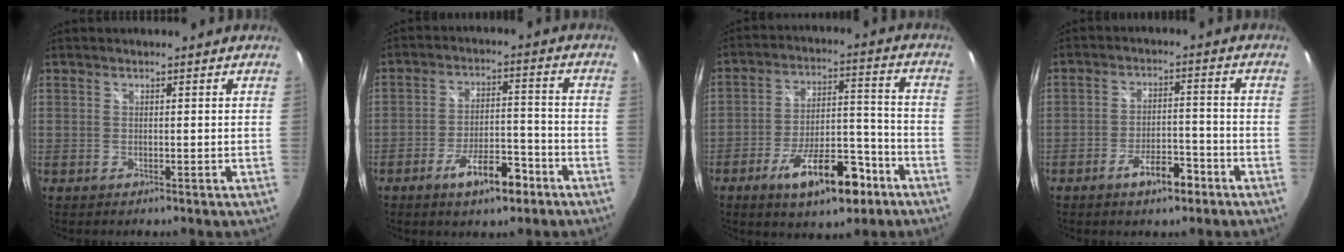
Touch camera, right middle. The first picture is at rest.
{"total": 9.1, "force": [-5.6, 3.2, 6.4], "torque": [-0.119, 0.007, -0.083]}
{"total": 14.4, "force": [-8.4, 5.6, 10.2], "torque": [-0.180, 0.012, -0.126]}
{"total": 6.6, "force": [-4.2, 2.4, 4.5], "torque": [-0.085, 0.004, -0.062]}